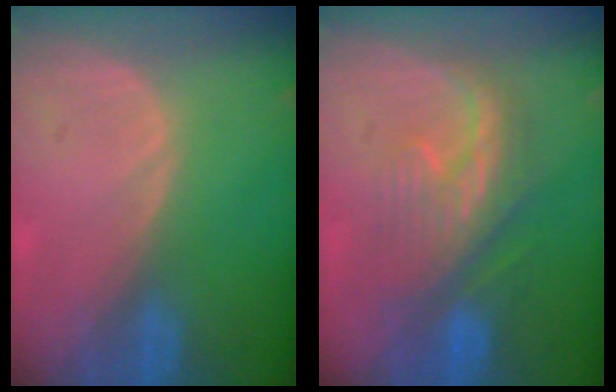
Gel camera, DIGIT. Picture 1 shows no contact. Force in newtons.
{"total": 7.9, "press": 7.9, "slide": 1.0}